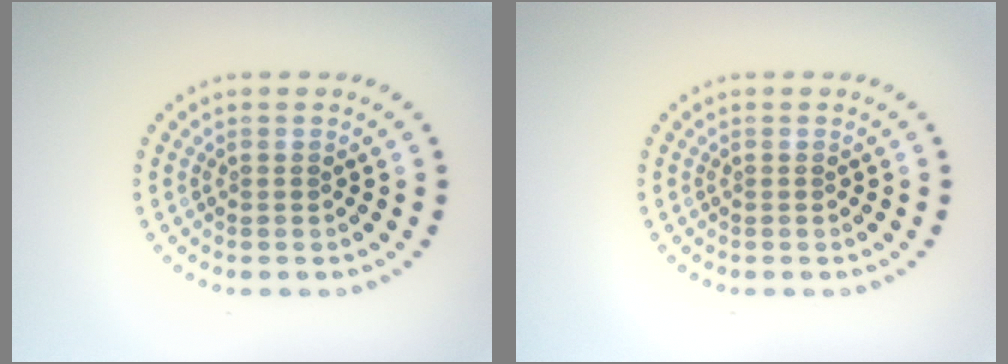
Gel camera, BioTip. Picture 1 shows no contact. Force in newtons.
{"total": 0.0}